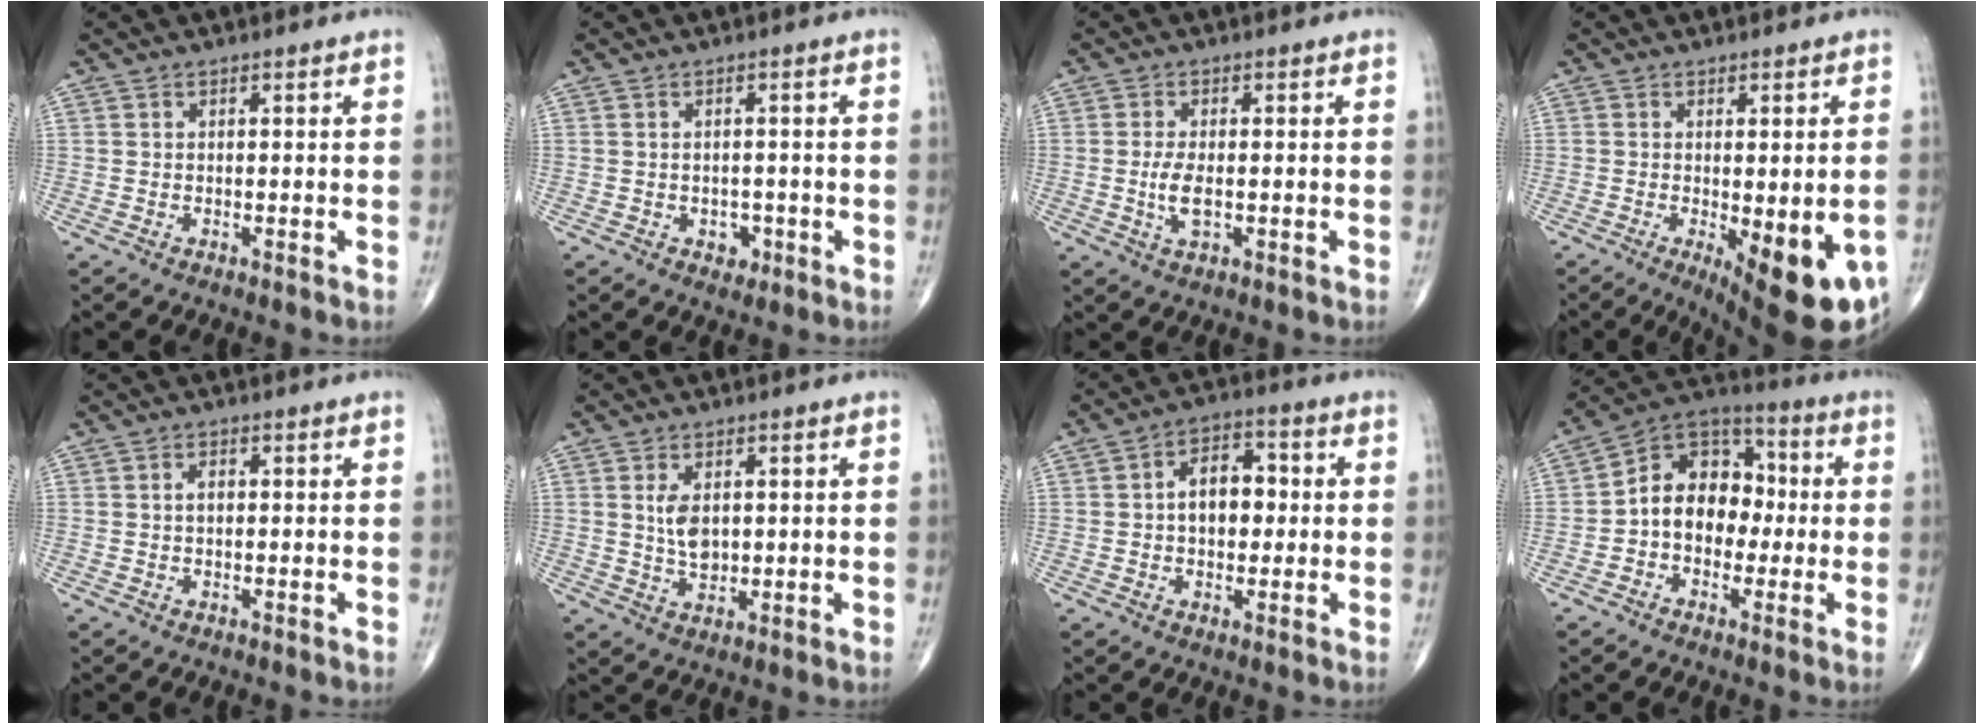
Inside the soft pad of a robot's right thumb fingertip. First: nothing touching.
{"total": 2.6, "force": [-0.9, 2.0, 1.4], "torque": [-0.006, 0.003, -0.007]}
{"total": 4.2, "force": [-0.5, 1.9, 3.7], "torque": [-0.076, -0.006, -0.008]}
{"total": 16.0, "force": [-5.5, 5.4, 14.0], "torque": [-0.142, -0.016, -0.060]}
{"total": 1.6, "force": [0.1, 1.0, 1.2], "torque": [-0.017, 0.005, -0.001]}
{"total": 5.4, "force": [1.1, 3.3, 4.1], "torque": [-0.062, -0.010, 0.025]}
{"total": 8.6, "force": [0.4, 5.7, 6.5], "torque": [-0.072, 0.021, -0.002]}
{"total": 13.2, "force": [-0.8, 10.0, 8.6], "torque": [-0.096, 0.044, -0.030]}